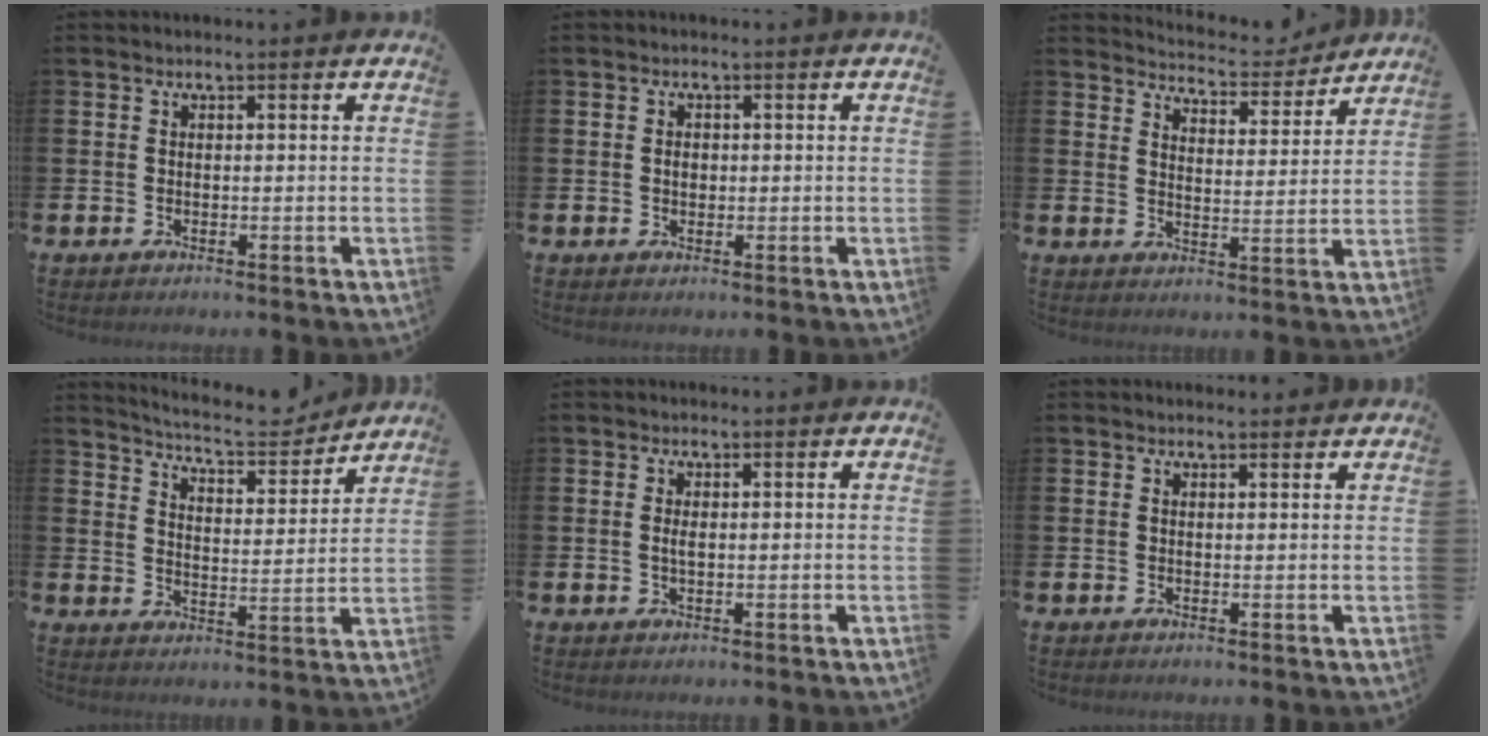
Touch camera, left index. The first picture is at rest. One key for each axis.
{"total": 1.2, "fx": 0.1, "fy": 1.0, "fz": 0.7, "tx": -0.007, "ty": 0.004, "tz": -0.003}
{"total": 5.4, "fx": 5.4, "fy": 0.7, "fz": 0.3, "tx": -0.017, "ty": -0.043, "tz": 0.092}
{"total": 6.8, "fx": 6.5, "fy": 0.9, "fz": 1.6, "tx": -0.046, "ty": -0.047, "tz": 0.109}
{"total": 1.2, "fx": 0.1, "fy": 0.5, "fz": 1.1, "tx": -0.022, "ty": 0.004, "tz": 0.000}
{"total": 0.8, "fx": 0.8, "fy": 0.1, "fz": 0.2, "tx": 0.005, "ty": -0.001, "tz": 0.012}